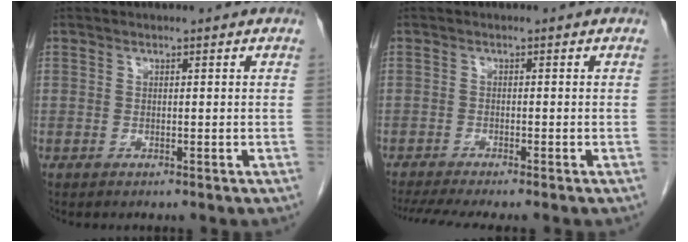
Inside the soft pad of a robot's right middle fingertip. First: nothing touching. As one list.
[{"total": 6.7, "force": [-5.6, -0.1, 3.6], "torque": [-0.053, -0.014, -0.092]}]